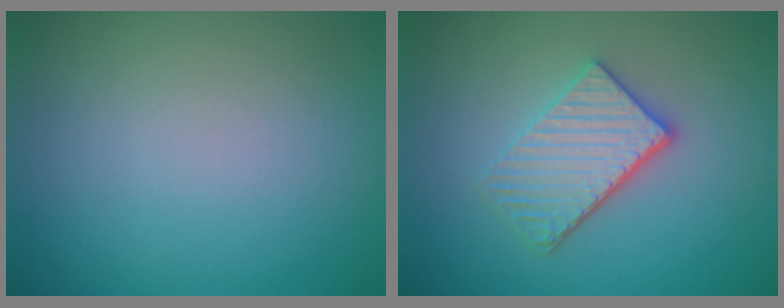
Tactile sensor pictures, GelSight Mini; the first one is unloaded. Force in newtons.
{"total": 4.1, "press": 3.3, "slide": 2.4}